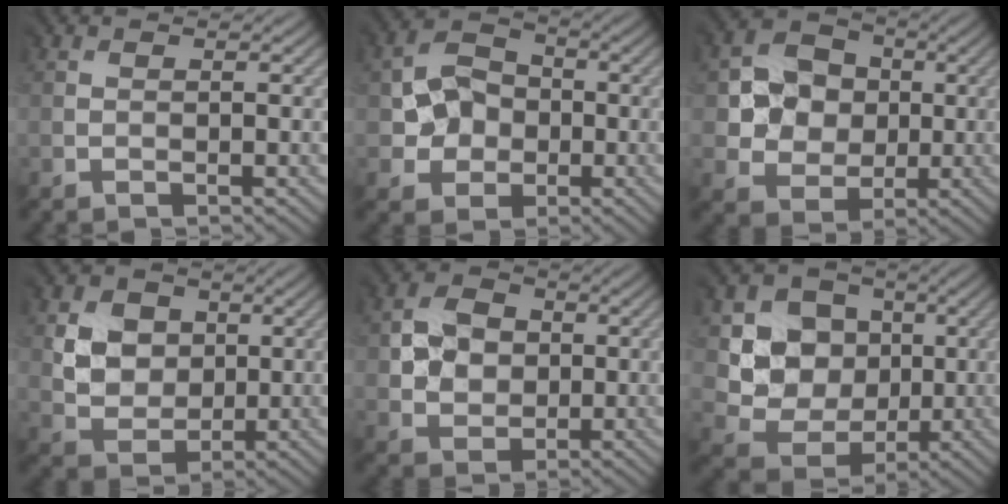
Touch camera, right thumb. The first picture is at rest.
{"total": 5.1, "force": [-0.3, 4.8, 1.7], "torque": [-0.029, 0.011, -0.018]}
{"total": 6.6, "force": [1.3, 6.1, 2.0], "torque": [-0.042, 0.007, 0.010]}
{"total": 5.0, "force": [1.7, 4.5, 1.4], "torque": [-0.043, -0.001, 0.026]}
{"total": 5.0, "force": [1.0, 4.5, 1.8], "torque": [-0.045, 0.008, 0.011]}
{"total": 7.8, "force": [1.8, 7.2, 2.4], "torque": [-0.055, -0.011, 0.028]}